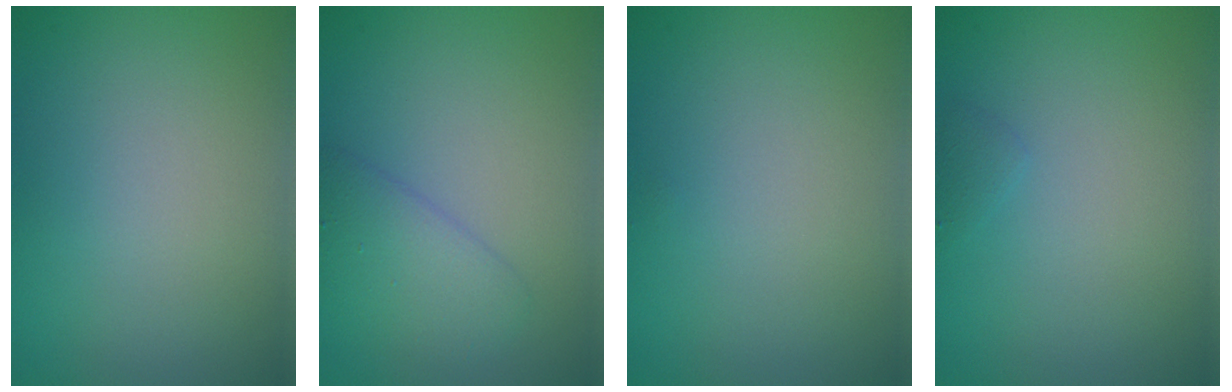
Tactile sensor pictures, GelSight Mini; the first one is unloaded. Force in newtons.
{"total": 2.7, "press": 2.7, "slide": 0.1}
{"total": 0.0}
{"total": 0.6, "press": 0.6, "slide": 0.0}